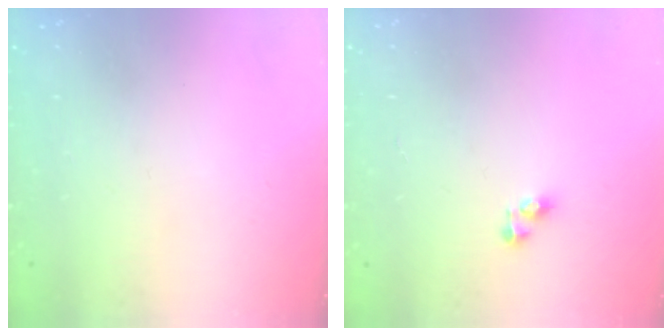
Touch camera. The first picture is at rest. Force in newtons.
{"total": 3.1, "press": 3.1, "slide": 0.4}